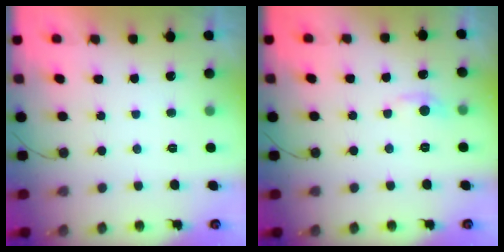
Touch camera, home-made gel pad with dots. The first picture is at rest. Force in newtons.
{"total": 5.2, "press": 5.1, "slide": 0.8}